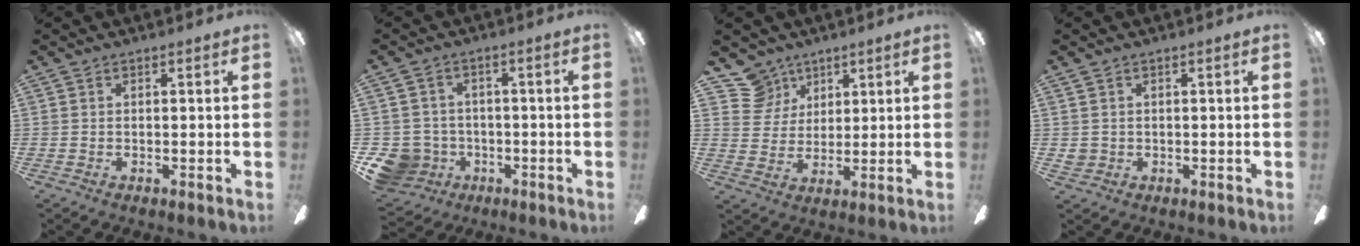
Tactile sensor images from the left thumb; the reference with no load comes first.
{"total": 7.6, "force": [-2.8, 6.9, 1.6], "torque": [-0.066, 0.022, -0.047]}
{"total": 10.3, "force": [6.8, 7.6, 1.4], "torque": [-0.039, -0.035, 0.136]}
{"total": 2.1, "force": [0.5, 2.0, 0.5], "torque": [-0.012, 0.004, 0.008]}